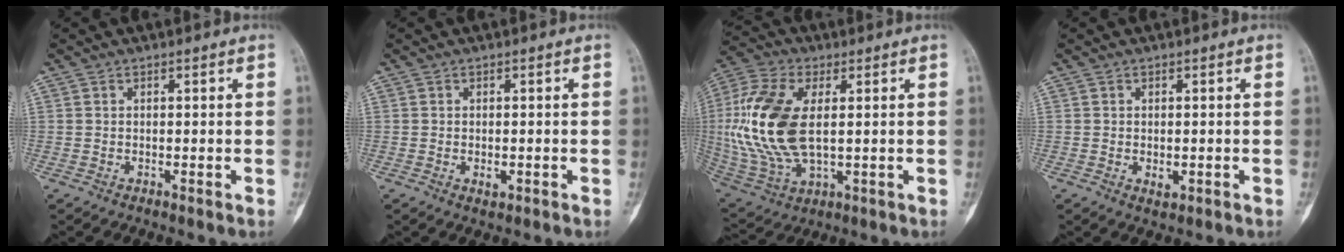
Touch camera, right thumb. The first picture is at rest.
{"total": 1.6, "force": [-0.5, 0.9, 1.2], "torque": [-0.015, -0.001, -0.005]}
{"total": 19.1, "force": [1.7, 10.3, 16.0], "torque": [-0.357, -0.006, 0.036]}
{"total": 1.9, "force": [-0.4, 1.1, 1.4], "torque": [-0.015, -0.002, -0.002]}